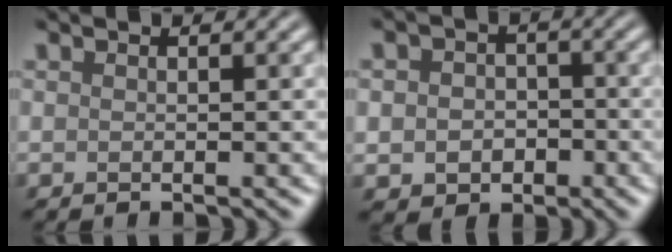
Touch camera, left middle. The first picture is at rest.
{"total": 3.7, "force": [-0.8, 3.1, 1.9], "torque": [-0.018, -0.008, -0.016]}